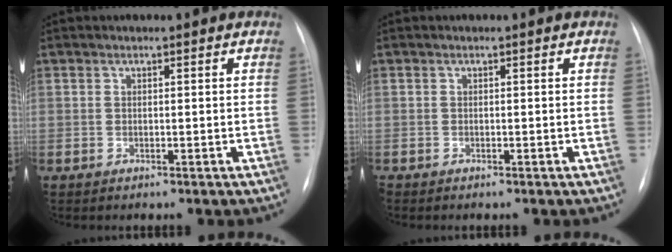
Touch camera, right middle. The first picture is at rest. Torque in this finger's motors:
{"motor_torque": [0.23, -0.32, -0.03, -0.01]}